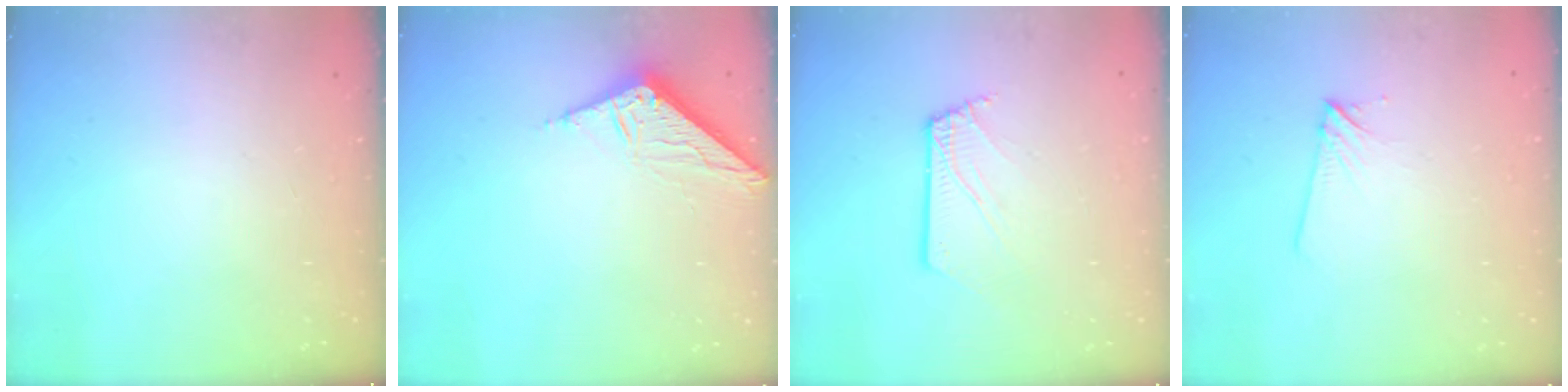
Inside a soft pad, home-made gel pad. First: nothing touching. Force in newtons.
{"total": 8.3, "press": 8.3, "slide": 0.5}
{"total": 2.6, "press": 2.6, "slide": 0.3}
{"total": 5.0, "press": 5.0, "slide": 0.8}